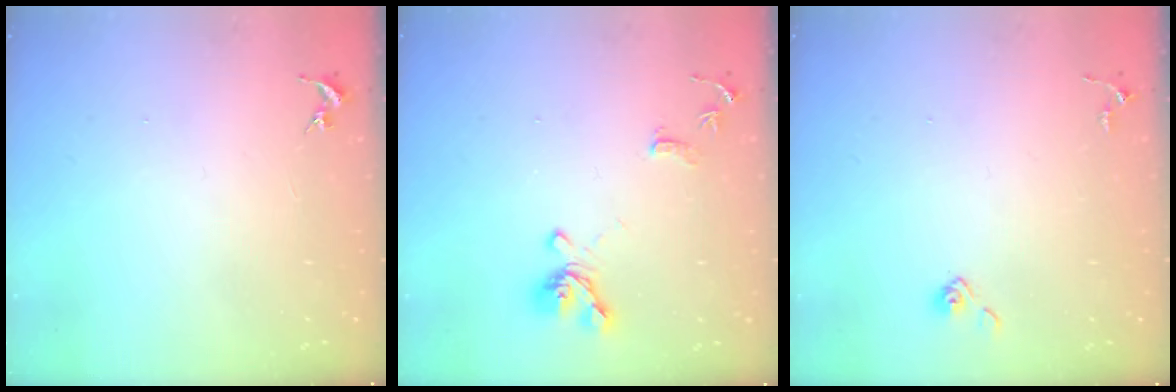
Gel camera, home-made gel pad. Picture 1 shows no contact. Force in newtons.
{"total": 12.7, "press": 12.6, "slide": 1.5}
{"total": 4.0, "press": 4.0, "slide": 0.4}